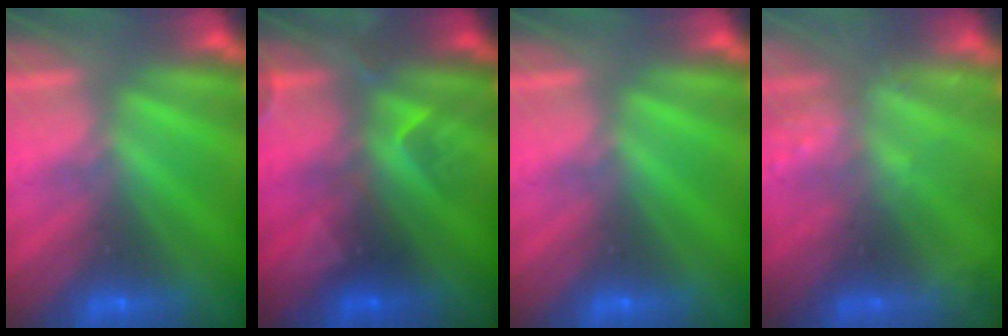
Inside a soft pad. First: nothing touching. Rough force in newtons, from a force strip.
{"total": 2.4}
{"total": 0.0}
{"total": 2.2}